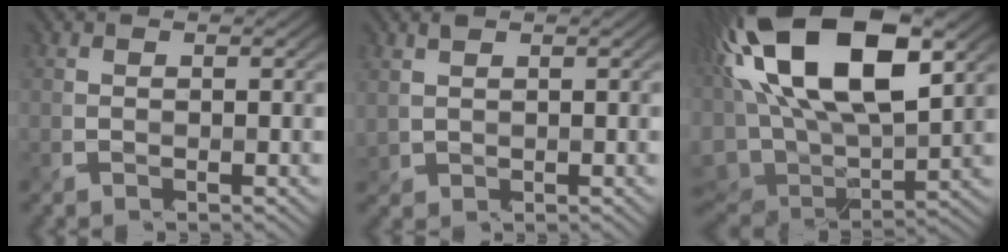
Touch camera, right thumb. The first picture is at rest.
{"total": 0.8, "force": [0.7, 0.3, 0.3], "torque": [-0.019, -0.007, 0.023]}
{"total": 20.8, "force": [8.2, 9.0, 16.9], "torque": [-0.373, 0.040, 0.147]}